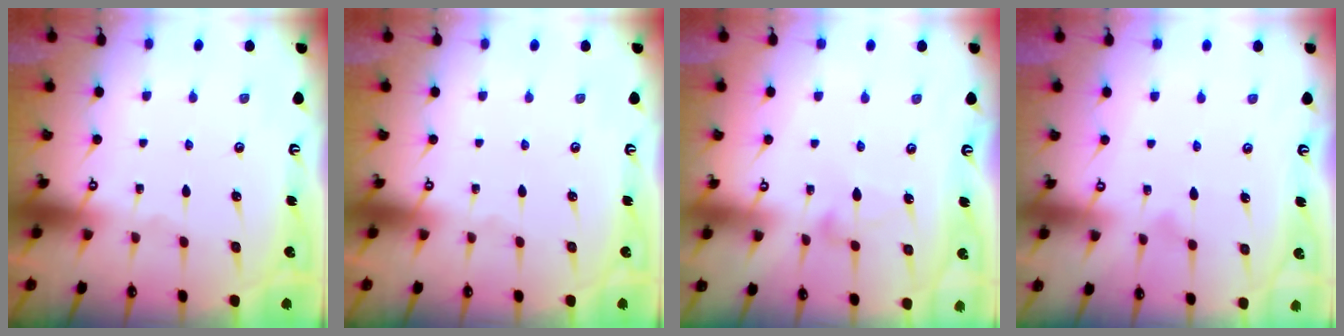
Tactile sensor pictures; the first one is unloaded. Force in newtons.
{"total": 0.0}
{"total": 4.8, "press": 4.7, "slide": 0.3}
{"total": 6.0, "press": 6.0, "slide": 0.3}